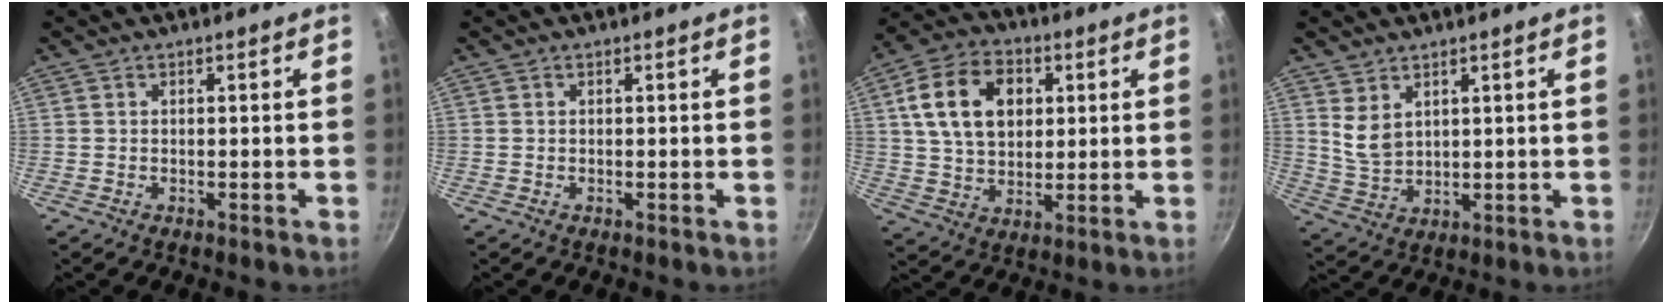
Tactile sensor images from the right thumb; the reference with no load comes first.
{"total": 0.0}
{"total": 14.9, "force": [3.8, 10.6, 9.9], "torque": [-0.153, 0.003, 0.060]}
{"total": 5.1, "force": [2.8, 3.1, 3.0], "torque": [-0.050, -0.027, 0.063]}